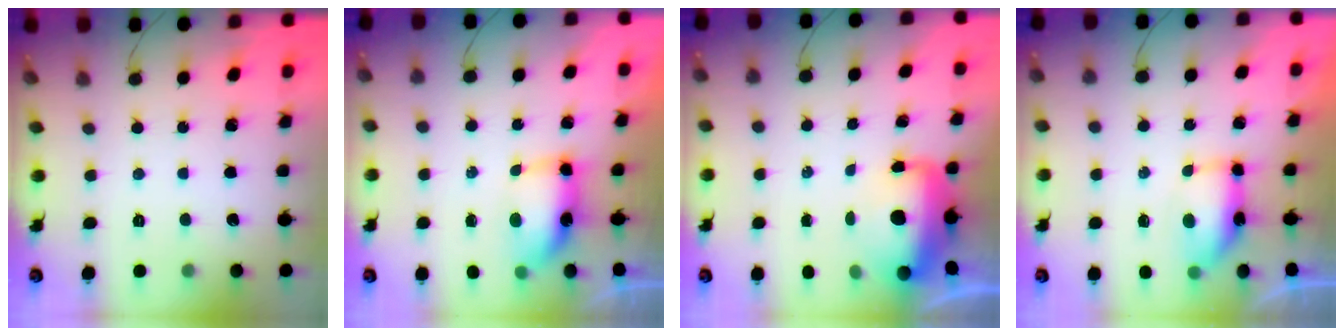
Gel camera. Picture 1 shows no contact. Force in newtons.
{"total": 8.1, "press": 8.0, "slide": 0.7}
{"total": 10.6, "press": 10.3, "slide": 2.6}
{"total": 14.1, "press": 9.7, "slide": 10.3}